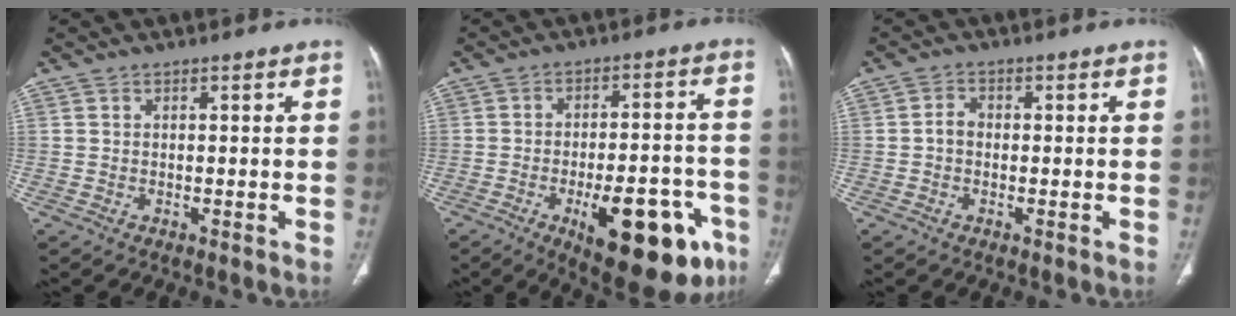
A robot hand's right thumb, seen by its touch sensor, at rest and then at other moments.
{"total": 20.8, "force": [-9.3, 8.5, 16.5], "torque": [-0.166, 0.039, -0.114]}
{"total": 2.2, "force": [-0.4, 1.6, 1.4], "torque": [-0.018, 0.009, -0.012]}